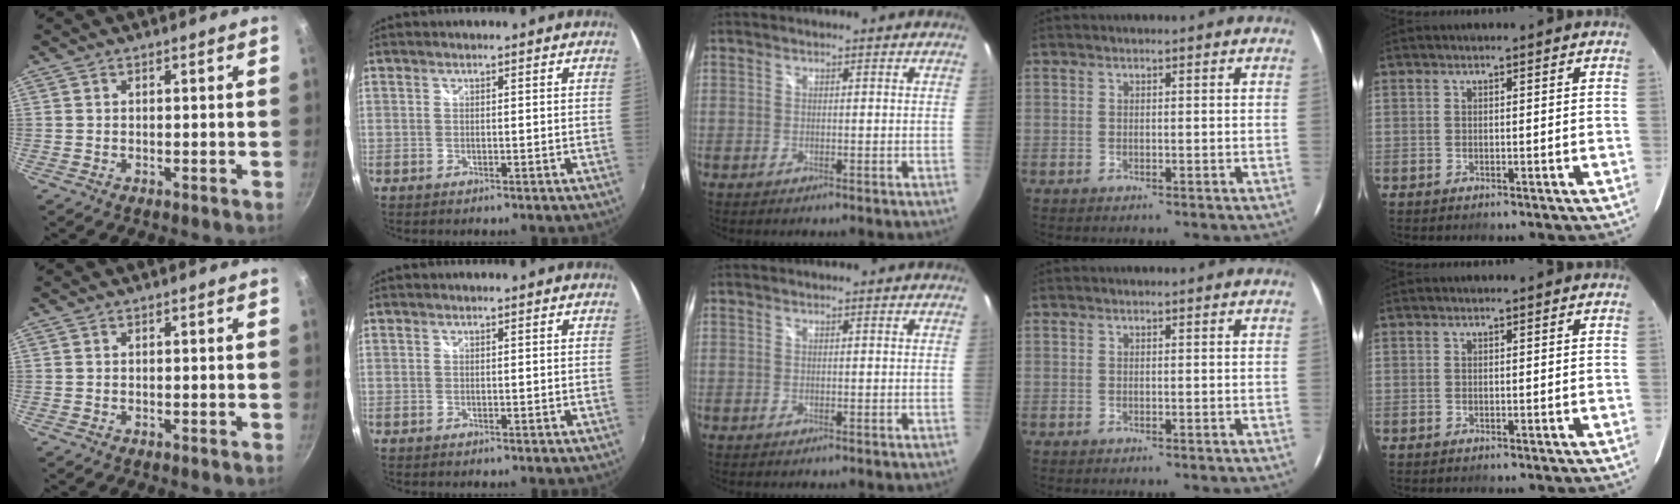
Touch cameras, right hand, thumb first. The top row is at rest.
{}